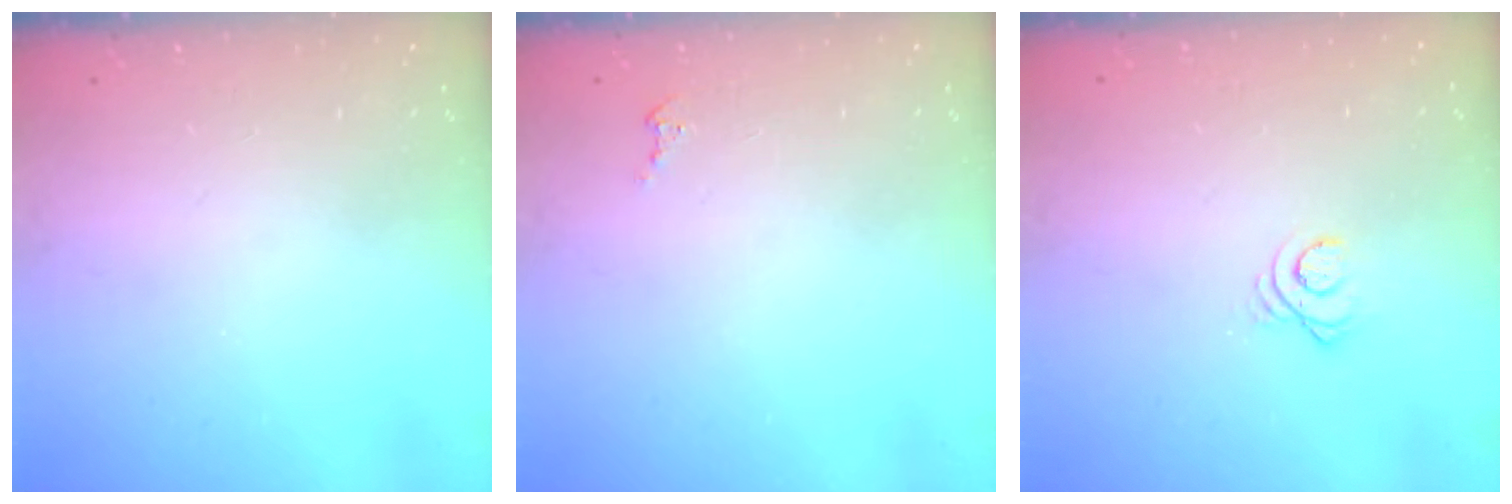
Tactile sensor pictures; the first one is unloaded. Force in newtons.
{"total": 1.7, "press": 1.7, "slide": 0.1}
{"total": 2.9, "press": 2.9, "slide": 0.4}